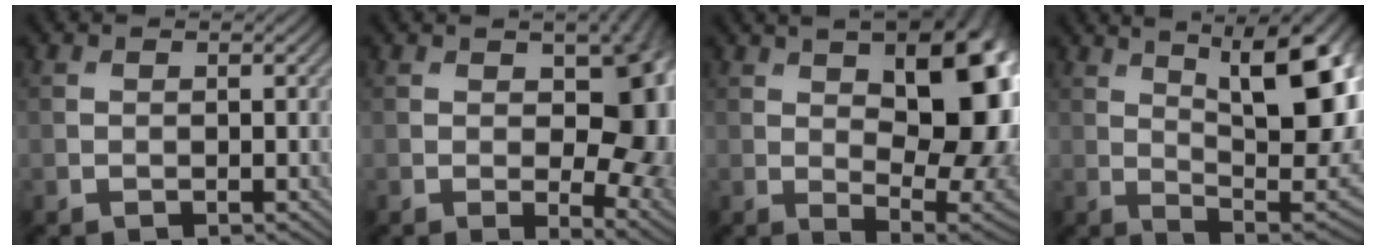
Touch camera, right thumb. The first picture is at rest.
{"total": 11.9, "force": [0.7, 6.5, 9.9], "torque": [-0.126, -0.013, 0.023]}
{"total": 18.1, "force": [4.1, 8.8, 15.3], "torque": [-0.196, 0.017, 0.063]}
{"total": 17.0, "force": [6.0, 6.2, 14.6], "torque": [-0.210, 0.027, 0.097]}